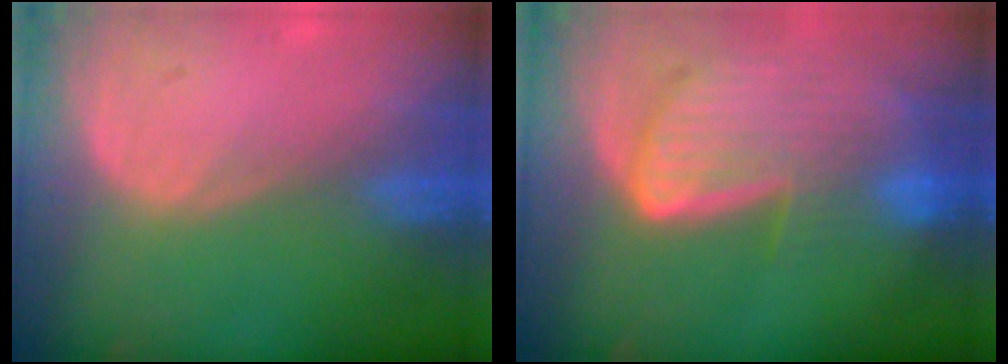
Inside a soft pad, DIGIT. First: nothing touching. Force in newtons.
{"total": 9.1, "press": 8.0, "slide": 4.5}